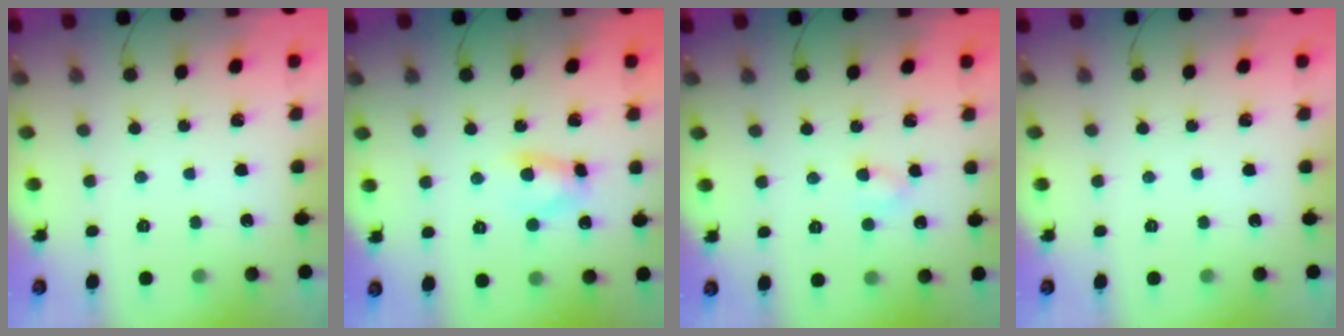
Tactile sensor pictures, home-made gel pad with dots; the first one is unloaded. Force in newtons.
{"total": 4.6, "press": 4.5, "slide": 0.6}
{"total": 3.4, "press": 3.1, "slide": 1.3}
{"total": 0.0}